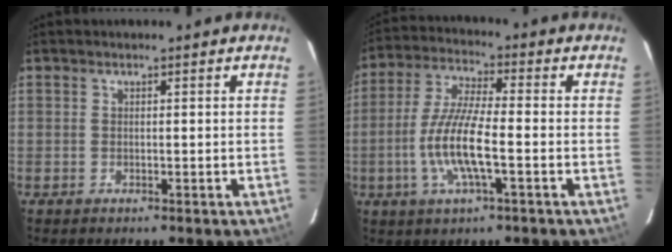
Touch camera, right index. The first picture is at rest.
{"total": 11.5, "force": [-3.0, 2.1, 10.9], "torque": [-0.227, -0.003, -0.060]}